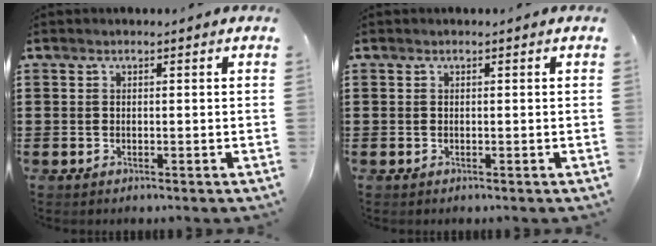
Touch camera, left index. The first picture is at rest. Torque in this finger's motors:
{"motor_torque": [0.00, -0.01, 0.00, 0.00]}